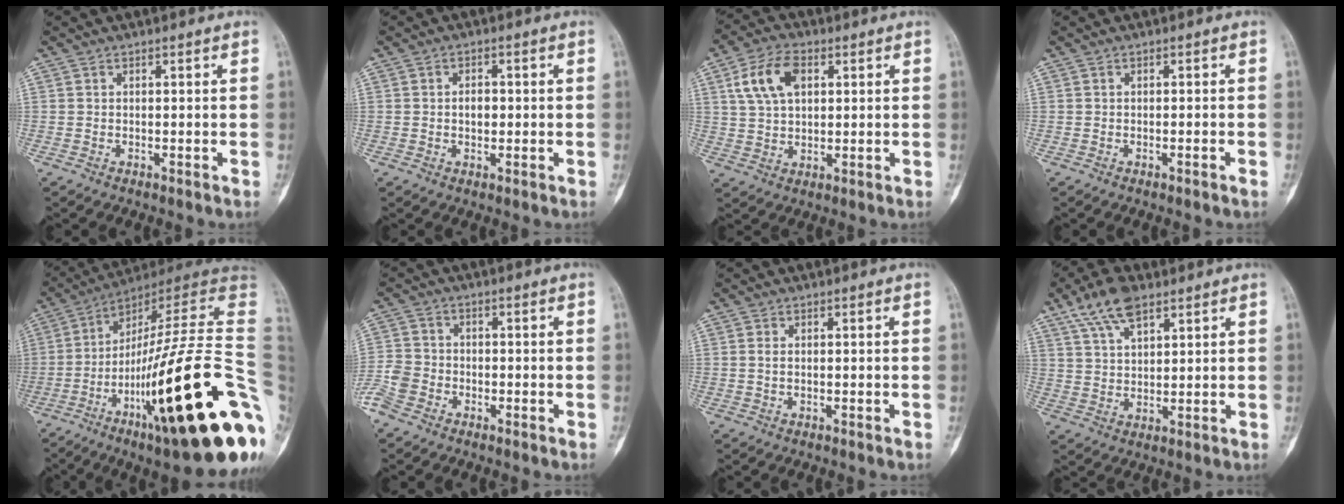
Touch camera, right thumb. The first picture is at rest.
{"total": 2.6, "force": [-0.2, 1.6, 2.0], "torque": [-0.023, 0.004, -0.004]}
{"total": 9.3, "force": [3.0, 5.6, 6.8], "torque": [-0.124, 0.004, 0.055]}
{"total": 1.0, "force": [-0.6, -0.1, 0.8], "torque": [-0.017, 0.000, -0.006]}
{"total": 36.0, "force": [-8.3, 6.6, 34.4], "torque": [-0.444, 0.040, -0.135]}
{"total": 5.9, "force": [-3.6, 3.9, 2.6], "torque": [-0.063, 0.006, -0.079]}
{"total": 0.9, "force": [-0.1, 0.4, 0.8], "torque": [-0.019, 0.000, -0.001]}
{"total": 8.7, "force": [5.5, 3.7, 5.7], "torque": [-0.100, -0.008, 0.107]}